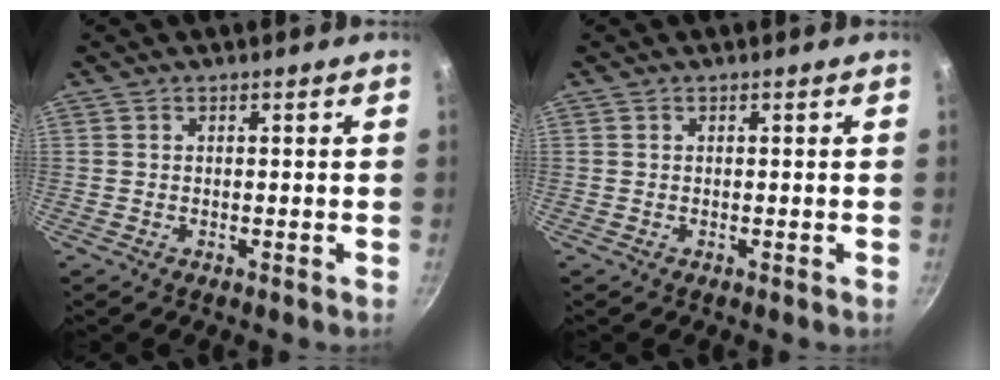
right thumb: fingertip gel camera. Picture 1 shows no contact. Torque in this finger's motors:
{"motor_torque": [0.00, 0.00, 0.00, 0.00, 0.01]}